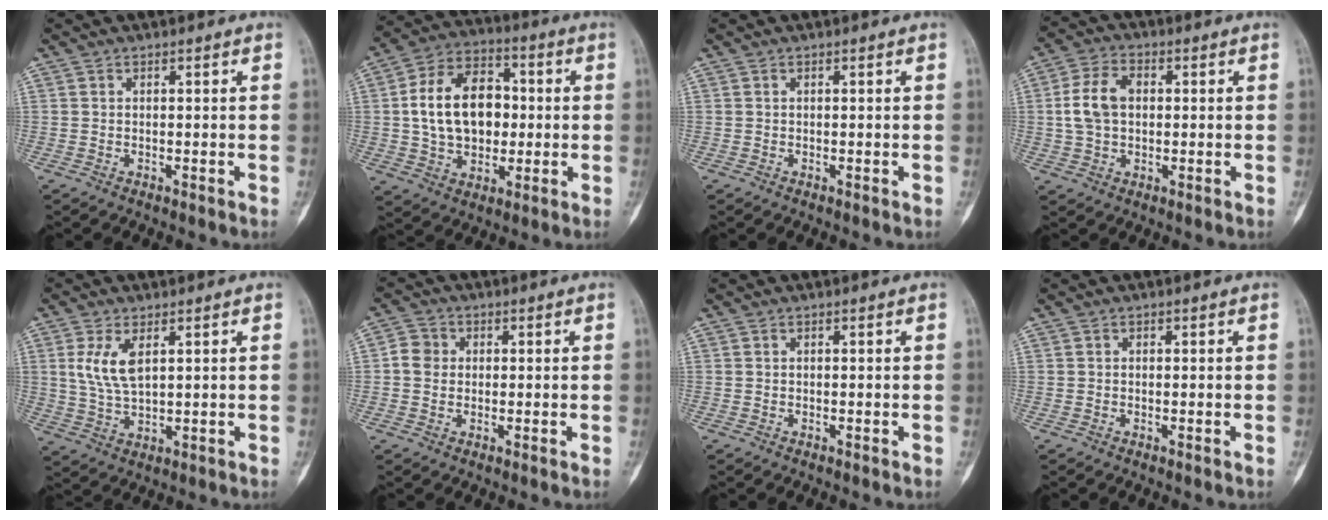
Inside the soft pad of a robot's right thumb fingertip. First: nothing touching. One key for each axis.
{"total": 16.5, "fx": 0.8, "fy": 11.4, "fz": 11.8, "tx": -0.170, "ty": 0.023, "tz": 0.014}
{"total": 0.0}
{"total": 8.4, "fx": 0.7, "fy": 5.8, "fz": 6.0, "tx": -0.110, "ty": 0.017, "tz": 0.011}
{"total": 7.0, "fx": 2.3, "fy": 3.5, "fz": 5.6, "tx": -0.109, "ty": -0.008, "tz": 0.055}
{"total": 4.3, "fx": 0.2, "fy": 3.9, "fz": 1.8, "tx": -0.019, "ty": 0.008, "tz": -0.003}
{"total": 0.0}
{"total": 0.0}